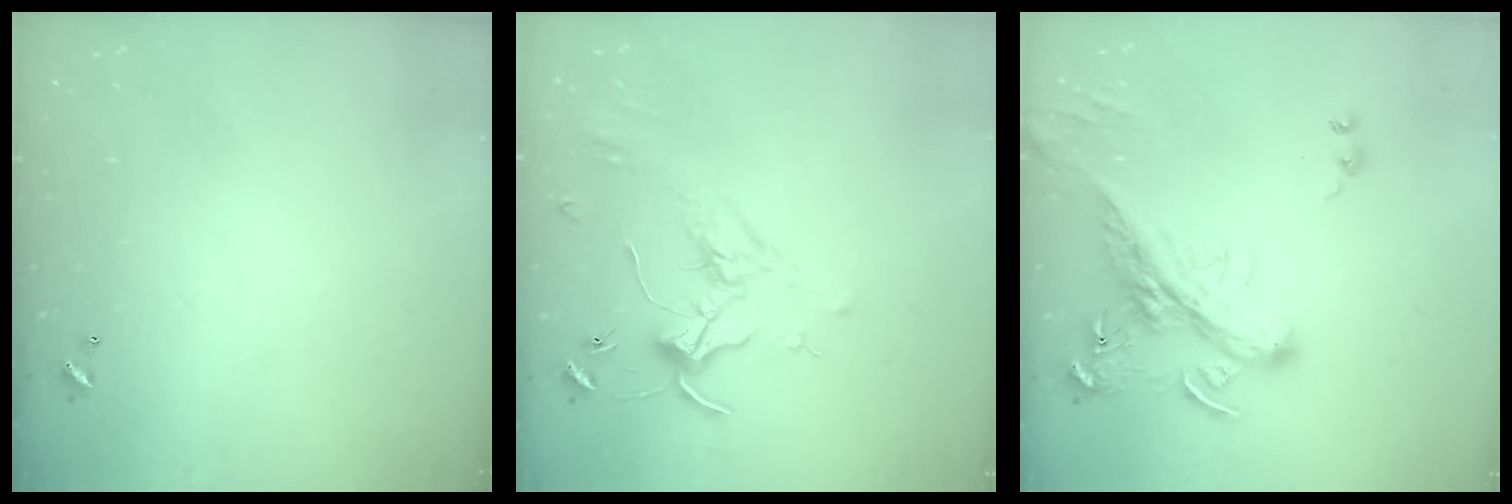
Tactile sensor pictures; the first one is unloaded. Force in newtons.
{"total": 1.6, "press": 1.6, "slide": 0.4}
{"total": 4.8, "press": 4.4, "slide": 1.9}